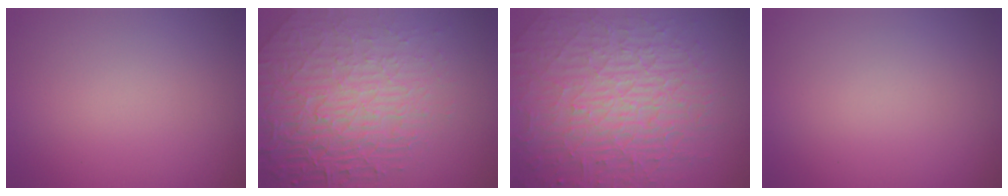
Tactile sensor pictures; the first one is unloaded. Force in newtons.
{"total": 8.9, "press": 6.1, "slide": 6.6}
{"total": 10.0, "press": 6.6, "slide": 7.5}
{"total": 0.0}